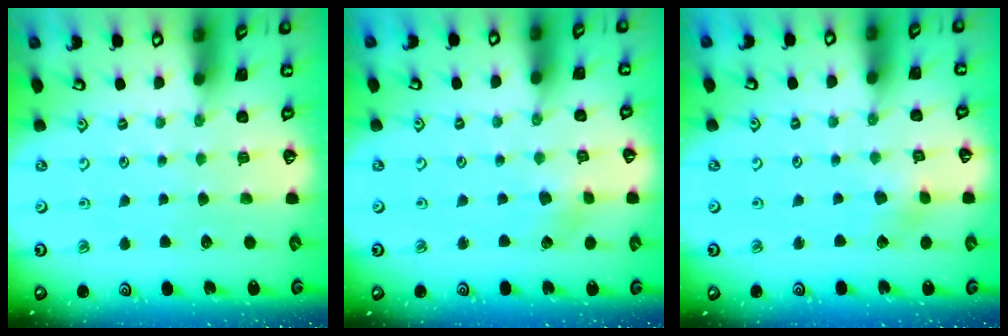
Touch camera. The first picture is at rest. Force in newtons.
{"total": 3.8, "press": 3.8, "slide": 0.4}
{"total": 3.0, "press": 3.0, "slide": 0.4}